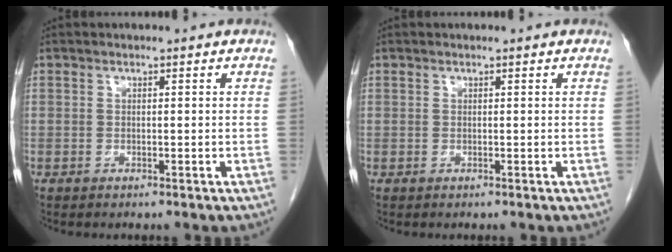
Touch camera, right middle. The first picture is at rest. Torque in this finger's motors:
{"motor_torque": [0.00, 0.00, 0.00, 0.00]}